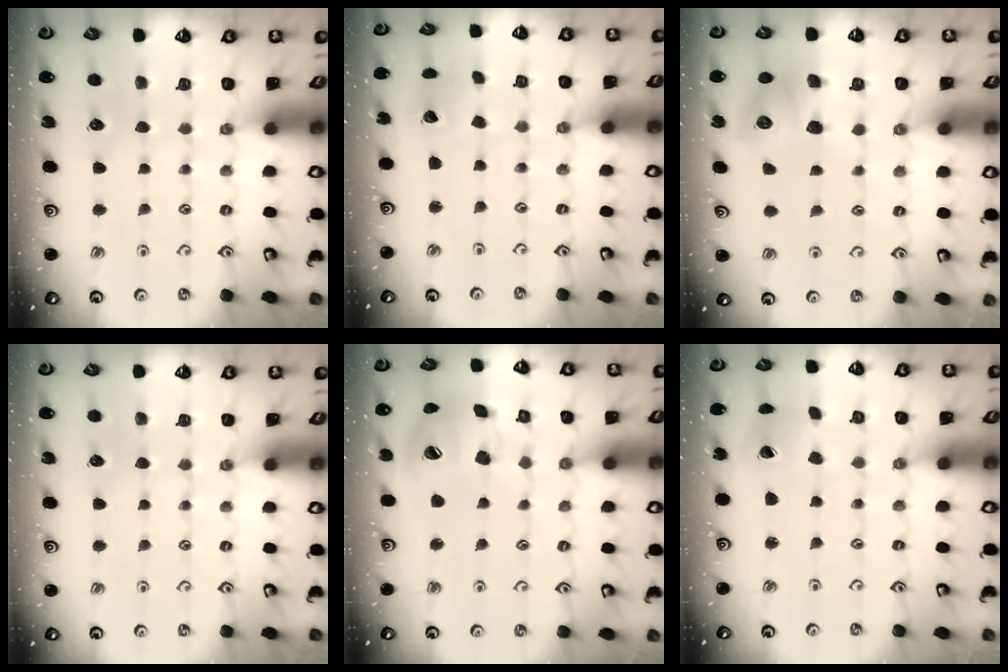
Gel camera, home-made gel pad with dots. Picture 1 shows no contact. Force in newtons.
{"total": 2.6, "press": 2.5, "slide": 0.3}
{"total": 8.5, "press": 8.5, "slide": 0.5}
{"total": 0.0}
{"total": 18.9, "press": 18.6, "slide": 2.9}
{"total": 2.7, "press": 2.7, "slide": 0.4}